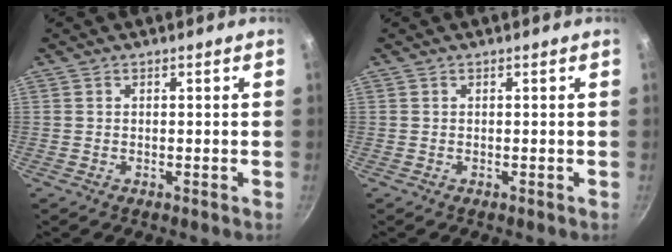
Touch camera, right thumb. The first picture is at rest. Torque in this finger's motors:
{"motor_torque": [0.00, 0.00, 0.07, -0.07, 0.00]}